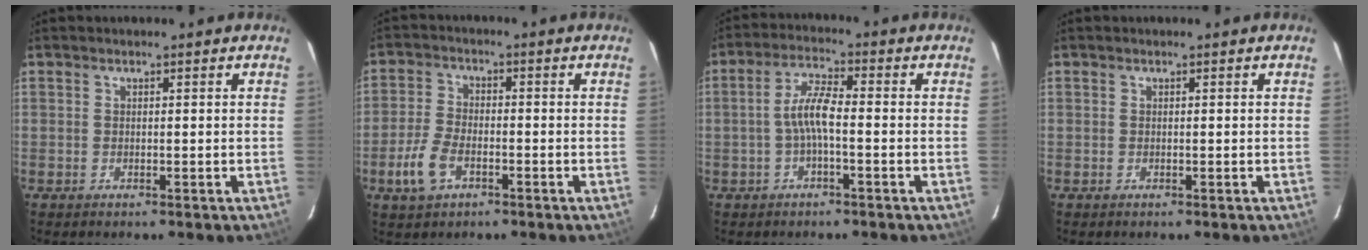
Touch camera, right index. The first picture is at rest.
{"total": 7.1, "force": [-3.3, 3.9, 4.9], "torque": [-0.117, 0.000, -0.062]}
{"total": 5.4, "force": [-1.3, 1.1, 5.1], "torque": [-0.108, 0.013, -0.024]}
{"total": 0.0}